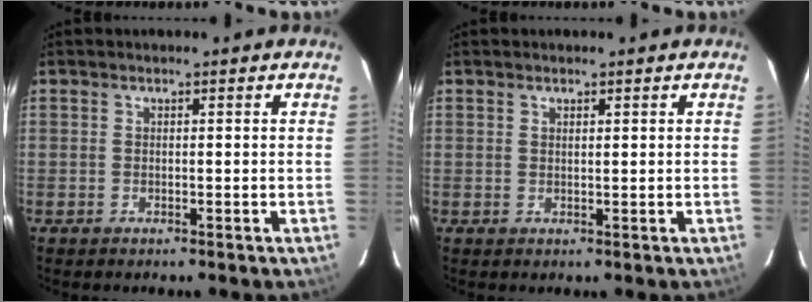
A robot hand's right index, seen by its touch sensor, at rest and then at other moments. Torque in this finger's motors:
{"motor_torque": [-0.28, -0.05, 0.02, 0.00]}